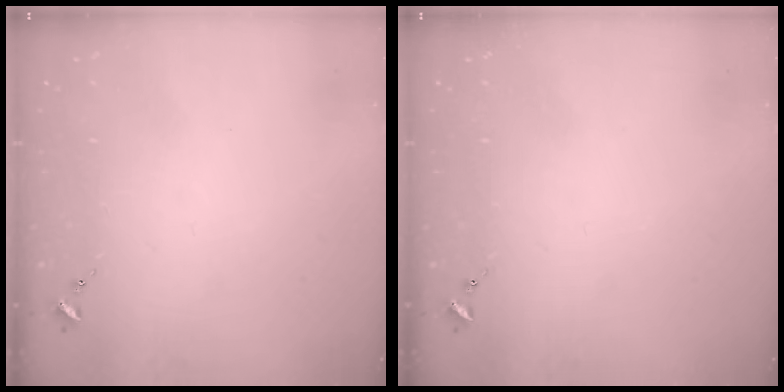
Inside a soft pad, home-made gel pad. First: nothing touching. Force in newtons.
{"total": 0.0}